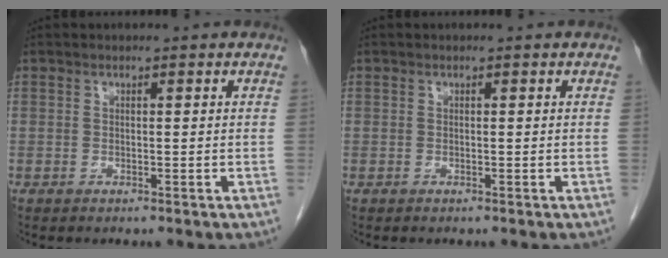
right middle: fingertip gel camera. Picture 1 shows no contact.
{"total": 0.0}